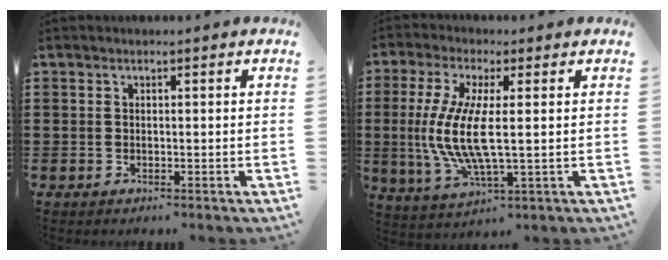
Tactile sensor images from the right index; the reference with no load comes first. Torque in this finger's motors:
{"motor_torque": [2.14, 0.00, 0.76, 0.21]}